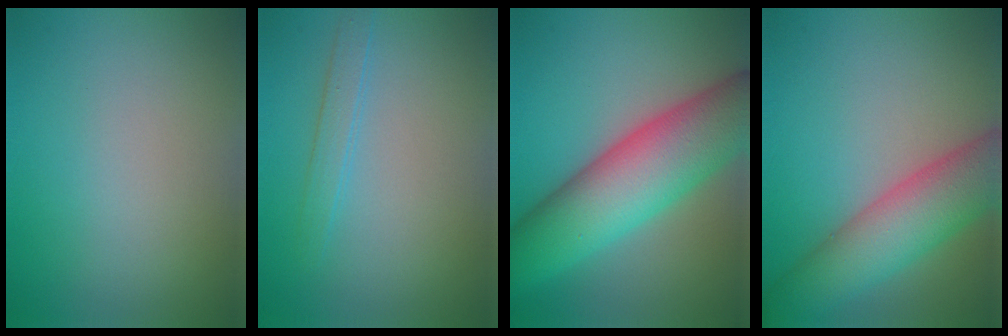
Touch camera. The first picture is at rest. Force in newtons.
{"total": 1.7, "press": 1.7, "slide": 0.1}
{"total": 11.3, "press": 11.3, "slide": 0.3}
{"total": 7.6, "press": 7.6, "slide": 0.4}